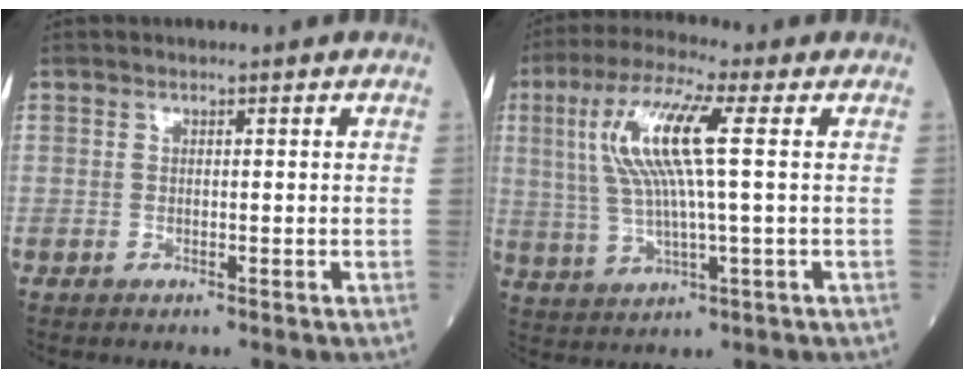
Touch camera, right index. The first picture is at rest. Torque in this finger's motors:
{"motor_torque": [1.67, 0.47, 0.74, 0.21]}